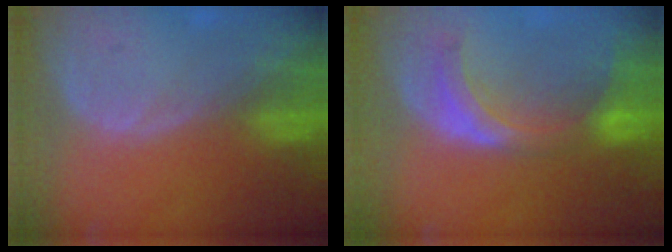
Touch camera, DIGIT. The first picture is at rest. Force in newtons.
{"total": 7.6, "press": 6.9, "slide": 3.2}